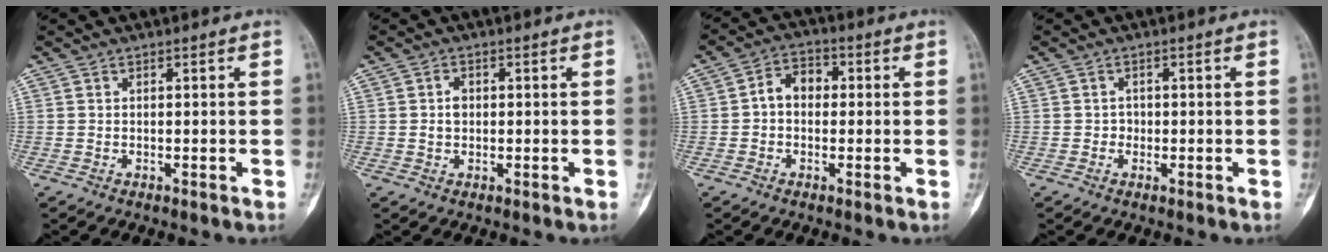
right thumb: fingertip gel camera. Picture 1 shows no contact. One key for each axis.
{"total": 2.3, "fx": 0.1, "fy": 1.8, "fz": 1.5, "tx": -0.019, "ty": 0.005, "tz": 0.000}
{"total": 5.8, "fx": 0.1, "fy": 4.3, "fz": 3.8, "tx": -0.043, "ty": 0.021, "tz": -0.010}
{"total": 1.2, "fx": -0.2, "fy": 1.1, "fz": 0.4, "tx": 0.004, "ty": 0.005, "tz": -0.007}